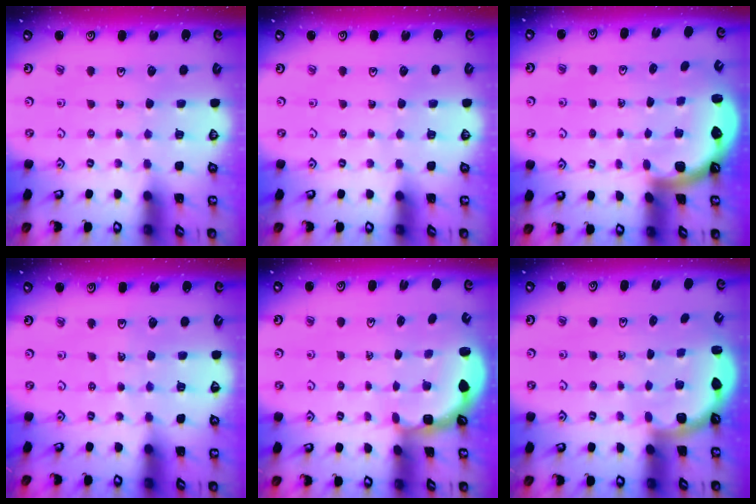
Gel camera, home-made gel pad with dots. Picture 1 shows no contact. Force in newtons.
{"total": 0.0}
{"total": 2.4, "press": 2.3, "slide": 0.4}
{"total": 2.9, "press": 2.1, "slide": 2.1}
{"total": 2.9, "press": 2.0, "slide": 2.1}
{"total": 3.4, "press": 2.7, "slide": 2.2}